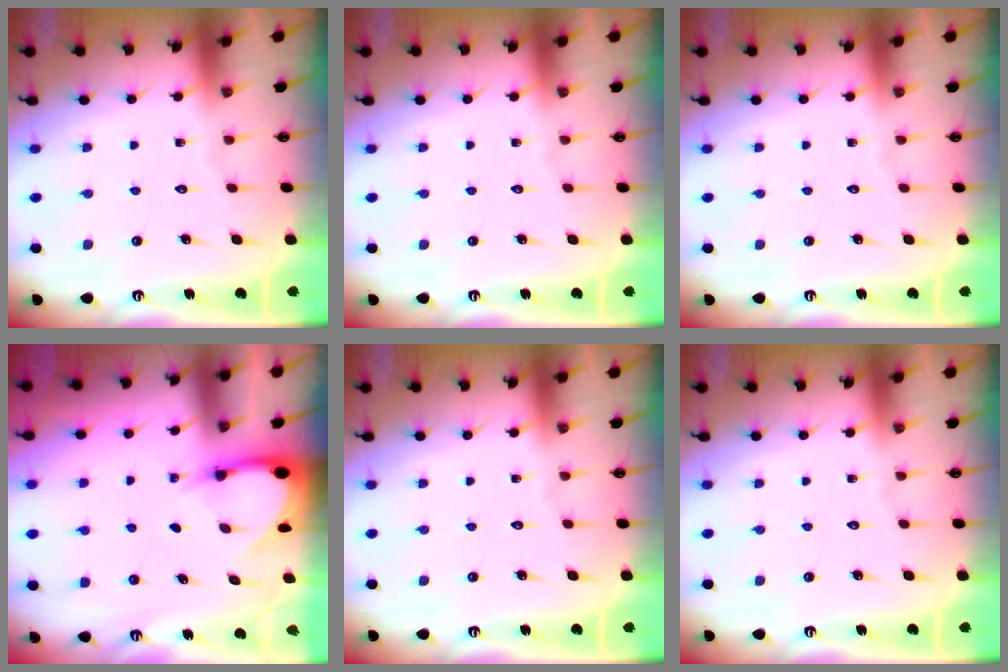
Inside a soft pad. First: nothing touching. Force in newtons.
{"total": 0.0}
{"total": 0.0}
{"total": 3.6, "press": 3.6, "slide": 0.2}
{"total": 0.0}
{"total": 0.0}